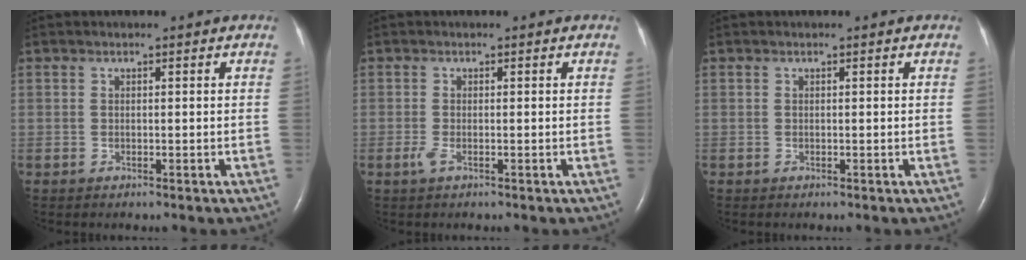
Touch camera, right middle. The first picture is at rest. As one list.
[{"total": 1.6, "force": [-0.6, 0.4, 1.5], "torque": [-0.038, -0.005, -0.012]}, {"total": 0.0}]